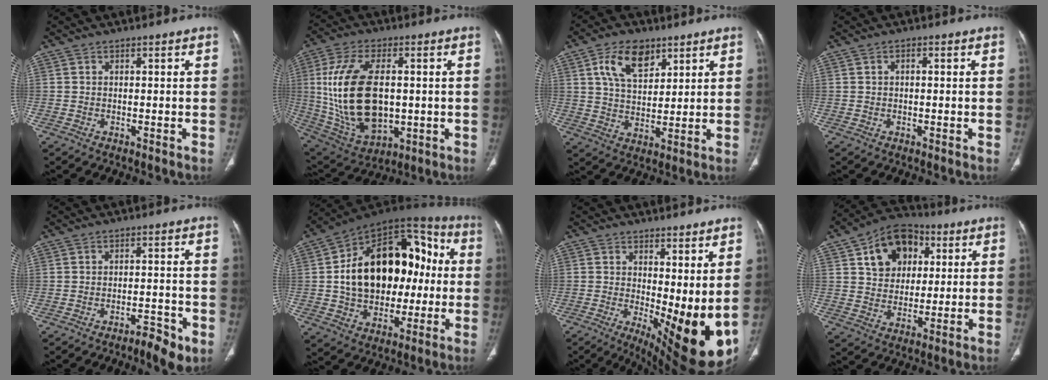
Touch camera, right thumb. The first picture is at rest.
{"total": 21.2, "force": [1.1, 12.0, 17.5], "torque": [-0.339, -0.010, 0.039]}
{"total": 10.1, "force": [5.1, 5.8, 6.4], "torque": [-0.096, -0.021, 0.096]}
{"total": 1.0, "force": [0.2, 0.6, 0.8], "torque": [-0.015, 0.004, 0.002]}
{"total": 5.0, "force": [-2.8, 1.4, 3.9], "torque": [-0.060, 0.016, -0.039]}
{"total": 26.1, "force": [1.0, 17.4, 19.4], "torque": [-0.285, 0.039, 0.025]}
{"total": 15.5, "force": [1.0, 5.8, 14.3], "torque": [-0.201, -0.037, 0.033]}
{"total": 13.5, "force": [4.9, 10.0, 7.7], "torque": [-0.091, -0.002, 0.076]}